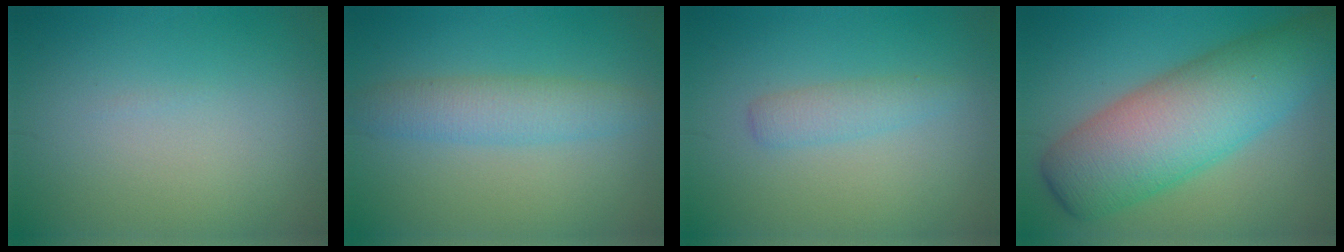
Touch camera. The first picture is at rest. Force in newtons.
{"total": 3.4, "press": 3.4, "slide": 0.1}
{"total": 1.8, "press": 1.8, "slide": 0.1}
{"total": 10.5, "press": 10.5, "slide": 0.2}